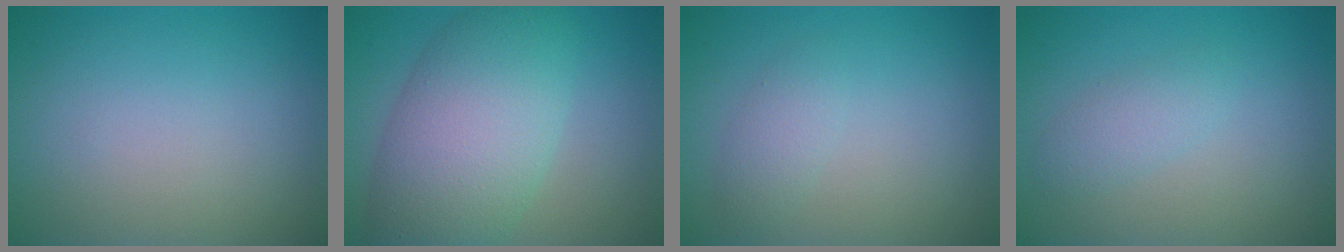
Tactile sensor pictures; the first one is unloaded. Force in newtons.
{"total": 9.4, "press": 9.4, "slide": 0.3}
{"total": 1.6, "press": 1.6, "slide": 0.1}
{"total": 1.8, "press": 1.8, "slide": 0.0}